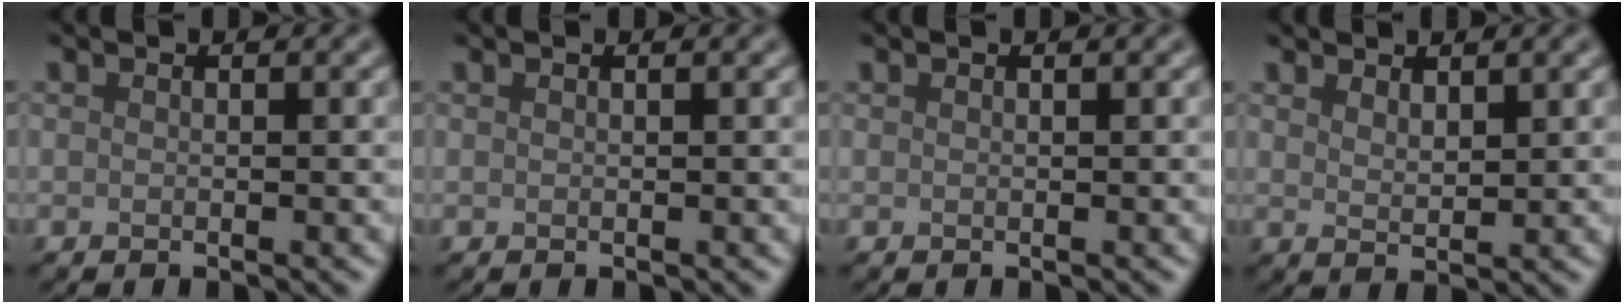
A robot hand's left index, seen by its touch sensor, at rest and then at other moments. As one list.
[{"total": 0.0}, {"total": 0.0}, {"total": 1.8, "force": [1.5, 0.6, 0.9], "torque": [-0.017, -0.003, 0.031]}]